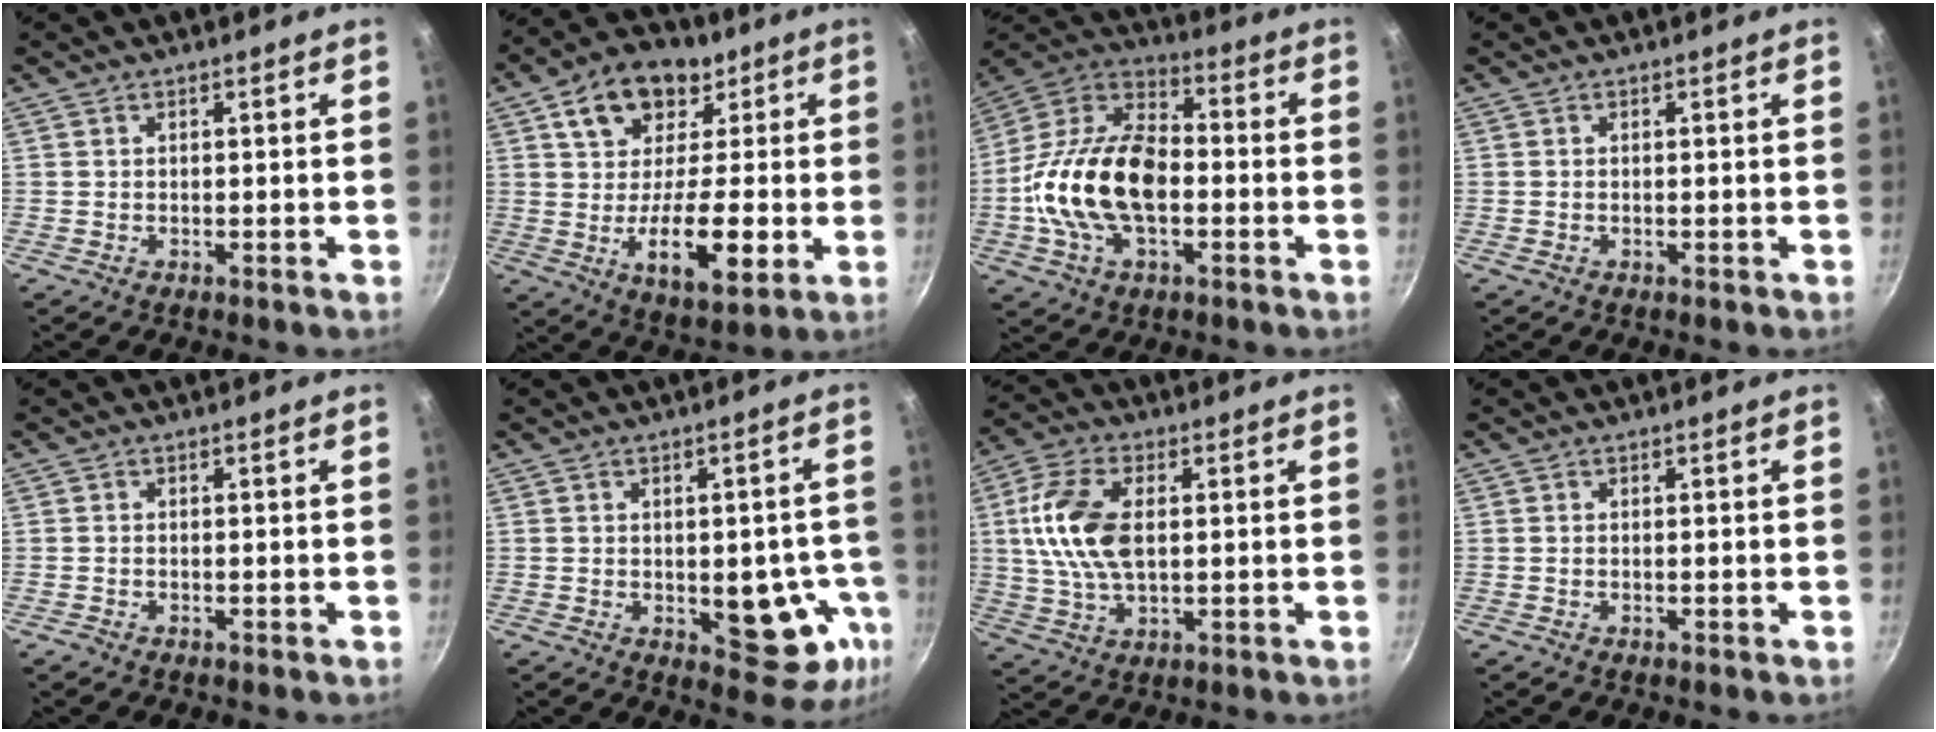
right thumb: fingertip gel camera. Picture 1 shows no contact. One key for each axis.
{"total": 18.6, "fx": 2.5, "fy": 13.1, "fz": 13.0, "tx": -0.172, "ty": 0.000, "tz": 0.036}
{"total": 20.6, "fx": -2.9, "fy": 12.2, "fz": 16.4, "tx": -0.288, "ty": 0.040, "tz": -0.067}
{"total": 0.0}
{"total": 0.7, "fx": -0.5, "fy": 0.3, "fz": 0.2, "tx": -0.010, "ty": 0.004, "tz": -0.011}
{"total": 12.0, "fx": -2.4, "fy": 6.4, "fz": 9.8, "tx": -0.060, "ty": 0.001, "tz": -0.023}
{"total": 13.0, "fx": 1.7, "fy": 7.3, "fz": 10.6, "tx": -0.200, "ty": 0.008, "tz": 0.027}
{"total": 0.0}